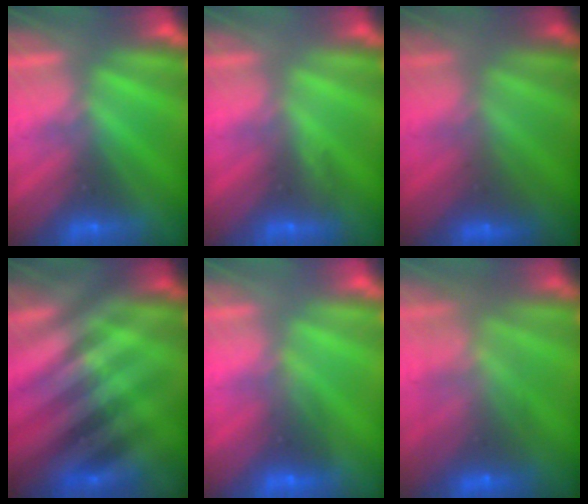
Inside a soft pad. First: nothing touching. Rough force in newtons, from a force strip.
{"total": 2.8}
{"total": 2.4}
{"total": 2.6}
{"total": 1.6}
{"total": 8.7}